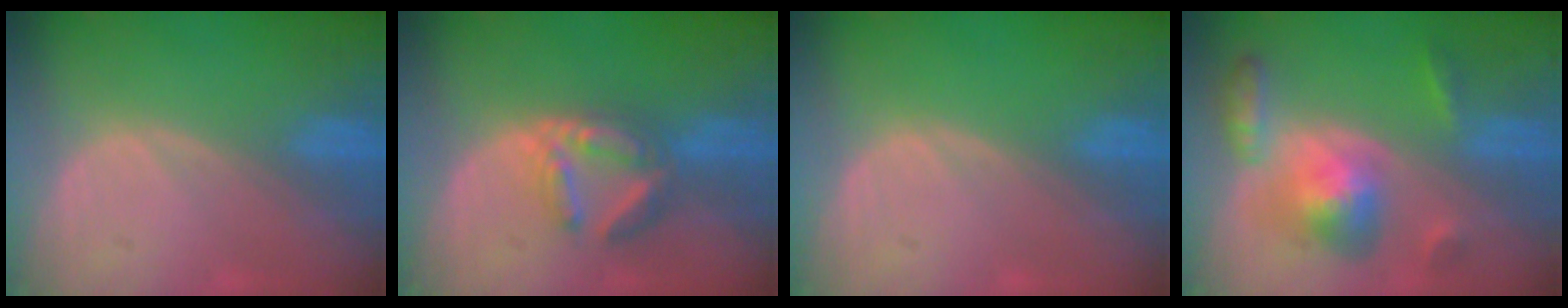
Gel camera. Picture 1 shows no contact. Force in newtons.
{"total": 6.3, "press": 5.8, "slide": 2.6}
{"total": 0.0}
{"total": 8.2, "press": 8.2, "slide": 0.6}